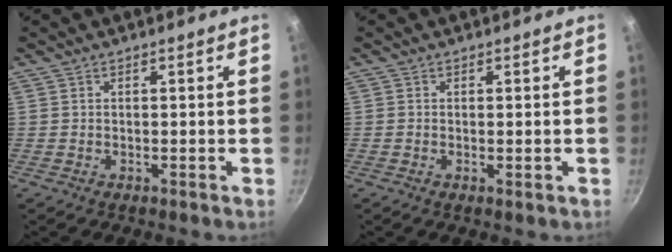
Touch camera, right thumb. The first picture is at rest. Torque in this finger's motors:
{"motor_torque": [-0.28, -0.04, -0.52, 0.11, 0.05]}